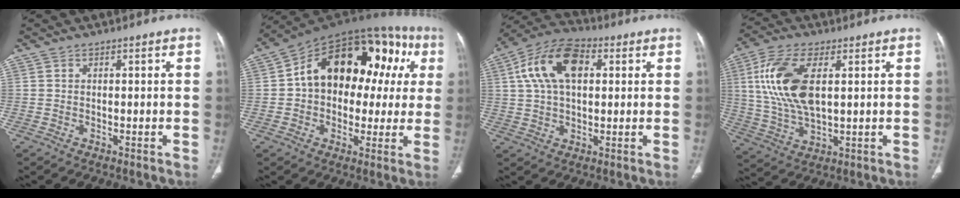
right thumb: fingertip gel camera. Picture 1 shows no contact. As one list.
[{"total": 24.2, "force": [4.6, 15.3, 18.1], "torque": [-0.218, 0.054, 0.062]}, {"total": 13.7, "force": [3.6, 7.9, 10.6], "torque": [-0.194, 0.020, 0.060]}, {"total": 14.8, "force": [3.3, 7.1, 12.5], "torque": [-0.266, -0.006, 0.069]}]